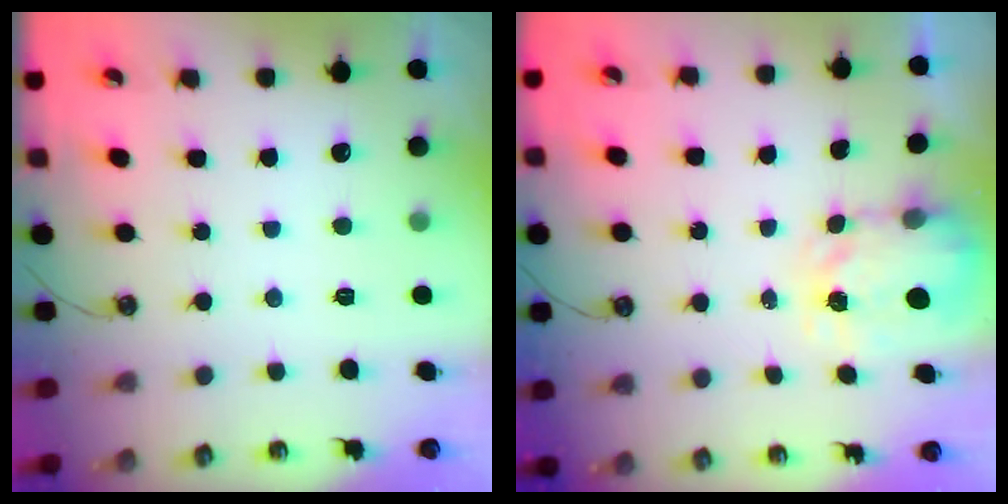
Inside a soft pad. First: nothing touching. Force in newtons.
{"total": 3.7, "press": 3.7, "slide": 0.4}